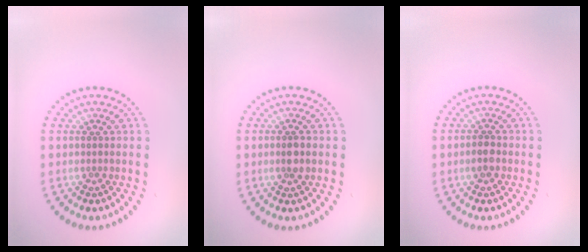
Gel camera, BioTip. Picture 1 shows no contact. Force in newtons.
{"total": 1.6, "press": 1.5, "slide": 0.5}
{"total": 1.5, "press": 1.5, "slide": 0.2}